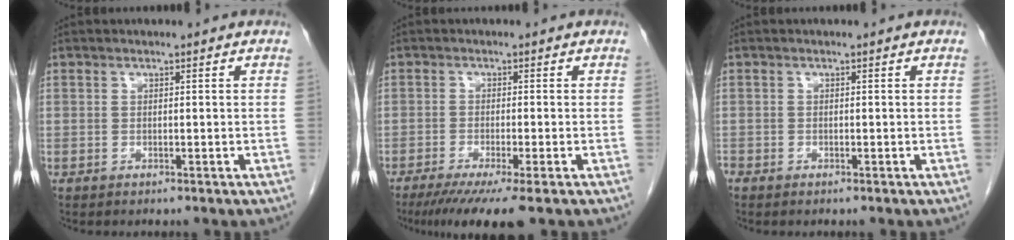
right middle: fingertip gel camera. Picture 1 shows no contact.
{"total": 7.7, "force": [-5.4, 0.0, 5.5], "torque": [-0.081, -0.019, -0.087]}
{"total": 0.5, "force": [-0.5, 0.2, 0.1], "torque": [-0.005, 0.000, -0.011]}